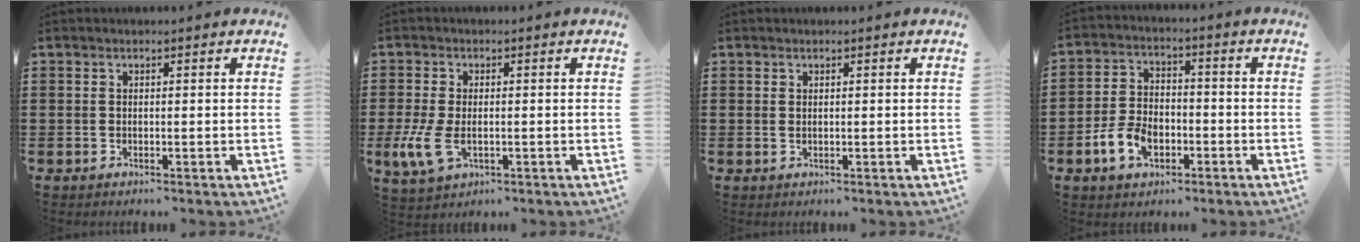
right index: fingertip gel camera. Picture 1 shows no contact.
{"total": 5.8, "force": [-1.2, 3.1, 4.8], "torque": [-0.125, -0.011, -0.028]}
{"total": 0.5, "force": [0.4, 0.1, 0.4], "torque": [-0.008, 0.001, 0.007]}
{"total": 6.5, "force": [-2.7, 4.1, 4.2], "torque": [-0.102, 0.006, -0.056]}